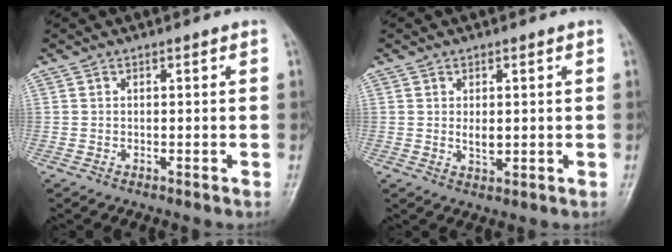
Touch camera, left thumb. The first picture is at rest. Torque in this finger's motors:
{"motor_torque": [0.49, 0.53, 0.54, -0.03, 0.01]}